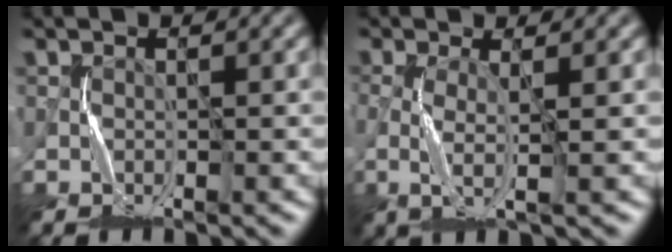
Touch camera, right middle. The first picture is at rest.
{"total": 1.9, "force": [-0.4, 0.1, 1.9], "torque": [-0.053, -0.006, -0.009]}